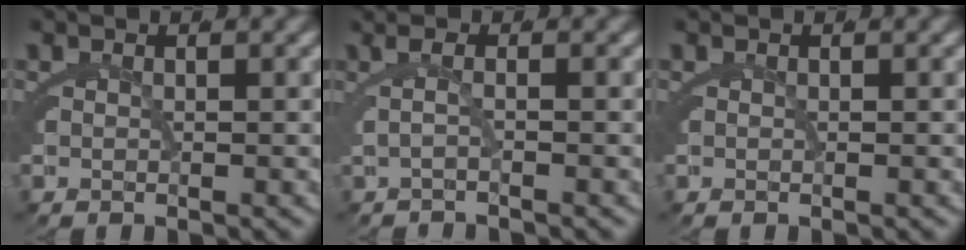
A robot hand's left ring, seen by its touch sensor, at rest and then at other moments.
{"total": 1.6, "force": [-0.5, -0.2, 1.5], "torque": [-0.031, 0.003, -0.007]}
{"total": 0.0}